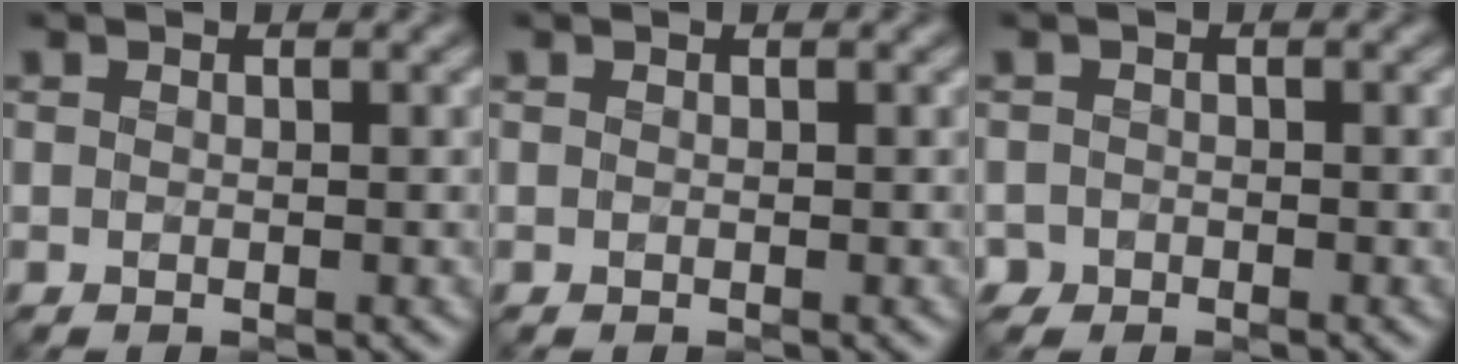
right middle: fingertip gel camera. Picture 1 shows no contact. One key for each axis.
{"total": 0.0}
{"total": 0.9, "fx": -0.6, "fy": 0.7, "fz": -0.2, "tx": 0.010, "ty": -0.003, "tz": -0.012}